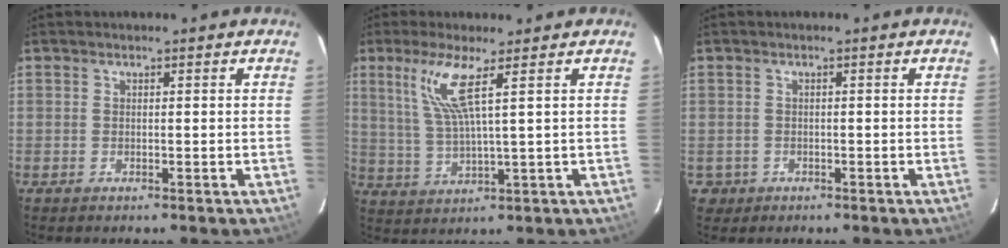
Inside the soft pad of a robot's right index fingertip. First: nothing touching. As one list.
[{"total": 7.6, "force": [3.7, 0.0, 6.7], "torque": [-0.144, -0.006, 0.082]}, {"total": 2.7, "force": [-0.8, 2.6, 0.4], "torque": [-0.014, 0.002, -0.006]}]